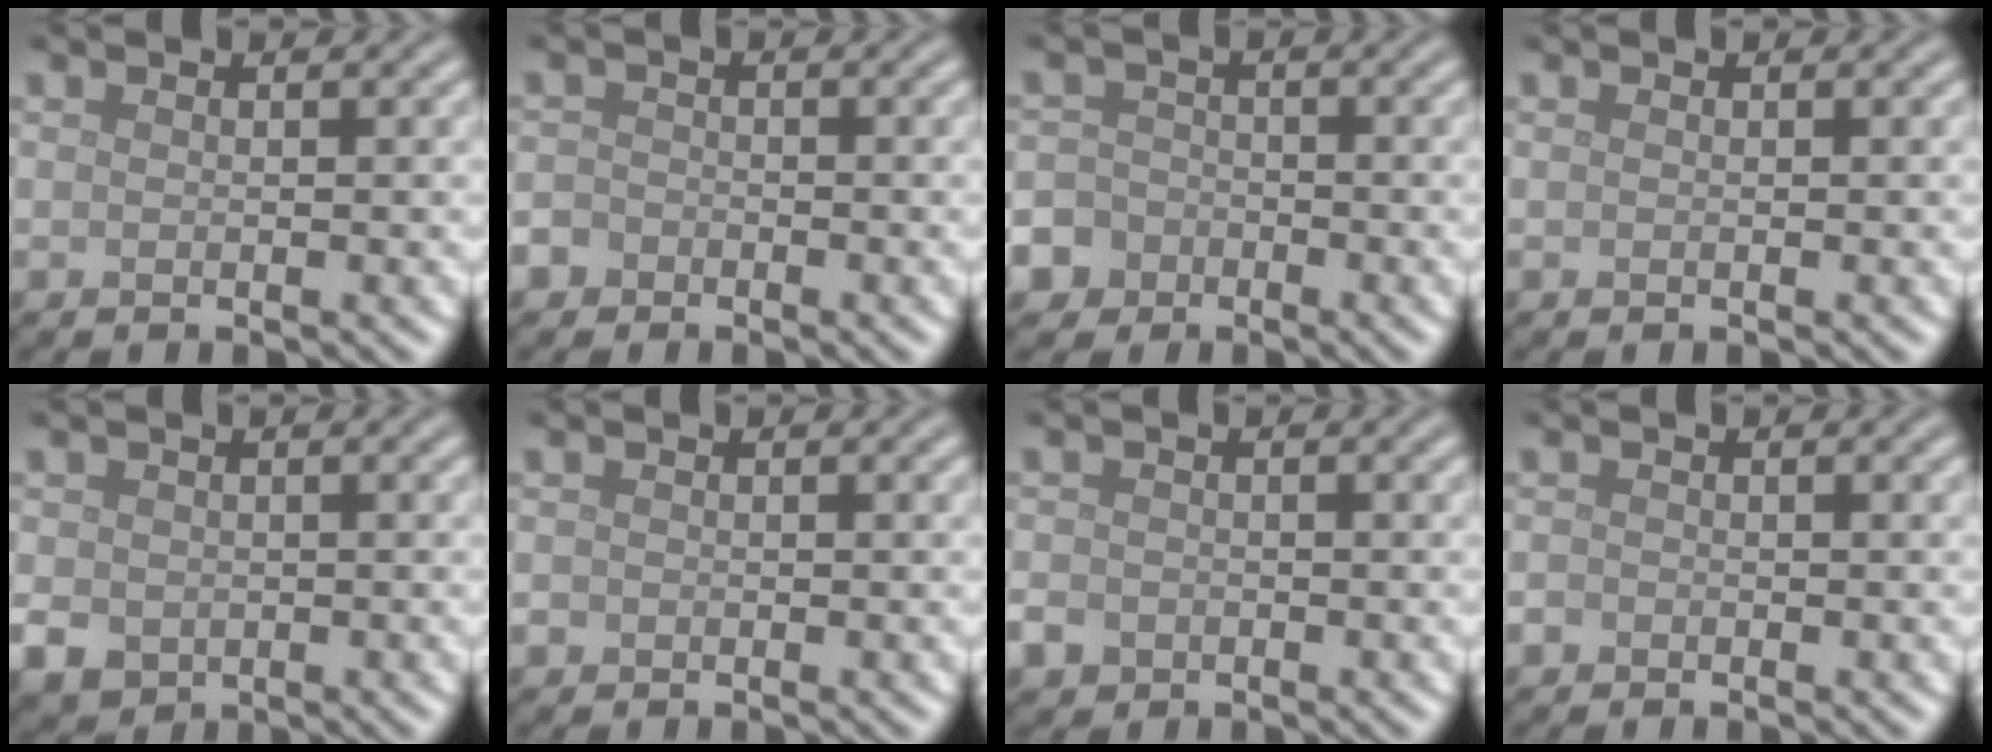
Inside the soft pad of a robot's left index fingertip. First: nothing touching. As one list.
[{"total": 1.9, "force": [-1.2, 1.4, 0.3], "torque": [0.003, 0.004, -0.026]}, {"total": 6.0, "force": [-3.5, 4.7, 0.9], "torque": [-0.013, -0.013, -0.078]}, {"total": 0.0}, {"total": 3.3, "force": [-0.9, 2.8, 1.5], "torque": [-0.036, -0.012, -0.018]}, {"total": 0.7, "force": [-0.3, 0.6, 0.1], "torque": [0.001, -0.004, -0.008]}, {"total": 2.0, "force": [-1.1, 1.6, 0.6], "torque": [-0.009, -0.004, -0.026]}, {"total": 0.6, "force": [-0.4, 0.5, 0.1], "torque": [0.000, -0.003, -0.009]}]